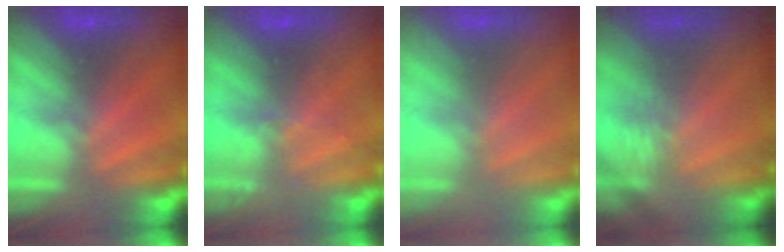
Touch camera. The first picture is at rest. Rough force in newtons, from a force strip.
{"total": 2.0}
{"total": 2.7}
{"total": 2.1}